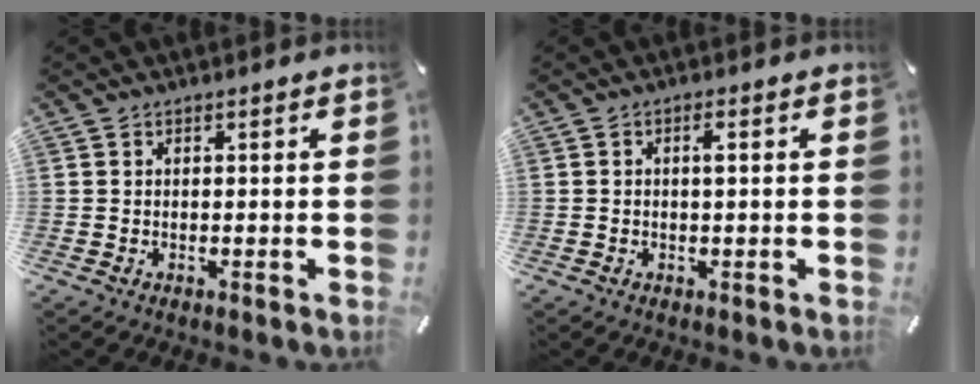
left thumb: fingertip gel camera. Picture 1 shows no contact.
{"total": 1.6, "force": [0.1, 0.4, 1.5], "torque": [-0.030, 0.003, 0.001]}